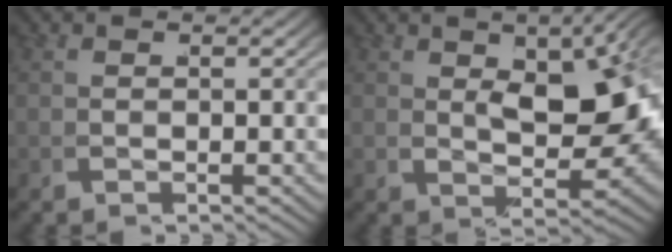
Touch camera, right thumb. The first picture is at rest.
{"total": 9.3, "force": [2.5, 4.6, 7.7], "torque": [-0.076, 0.009, 0.039]}